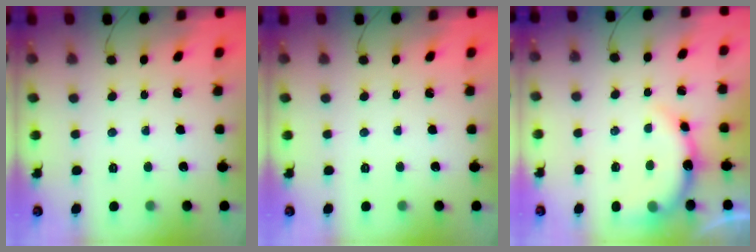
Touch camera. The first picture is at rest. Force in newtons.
{"total": 0.0}
{"total": 8.1, "press": 8.0, "slide": 1.4}